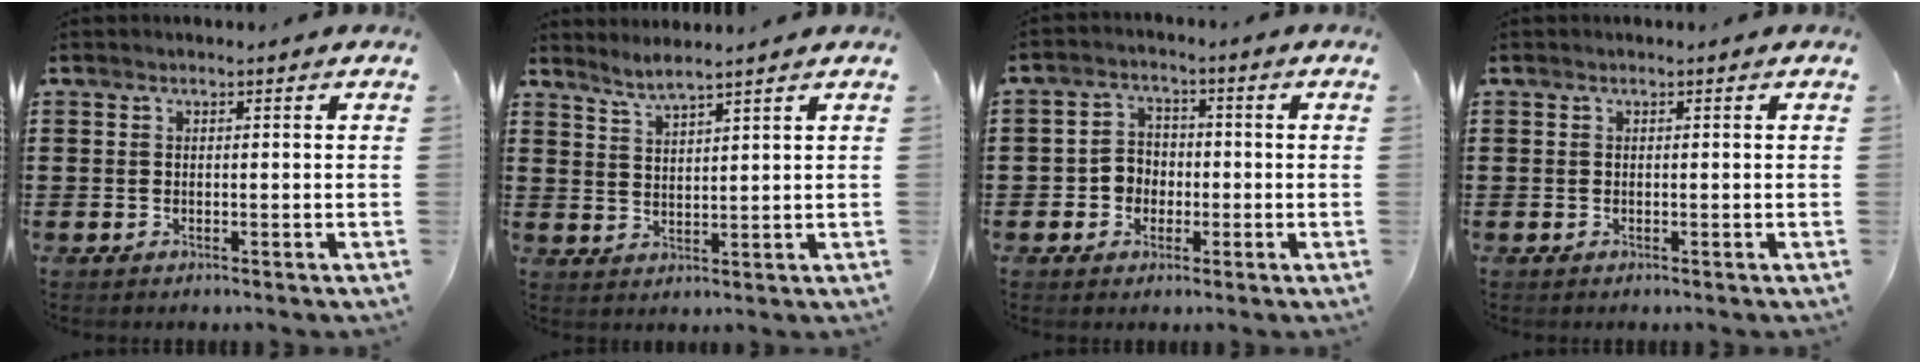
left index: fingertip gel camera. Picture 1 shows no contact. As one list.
[{"total": 3.0, "force": [2.9, -0.5, 0.6], "torque": [-0.021, -0.008, 0.053]}, {"total": 3.9, "force": [-1.2, 3.4, 1.5], "torque": [-0.040, 0.009, -0.026]}, {"total": 0.0}]